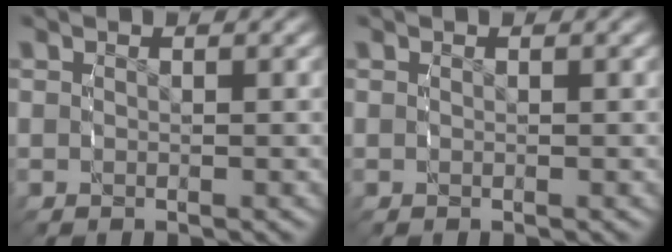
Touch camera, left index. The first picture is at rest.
{"total": 0.0}